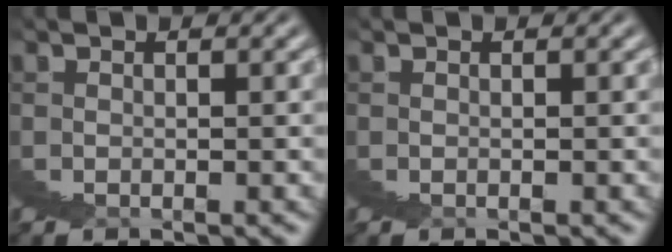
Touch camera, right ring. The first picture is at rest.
{"total": 0.0}